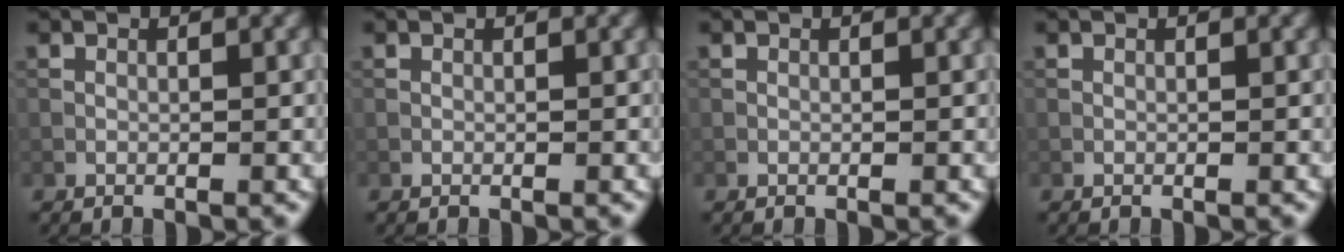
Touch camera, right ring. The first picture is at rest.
{"total": 0.0}
{"total": 0.0}
{"total": 0.0}